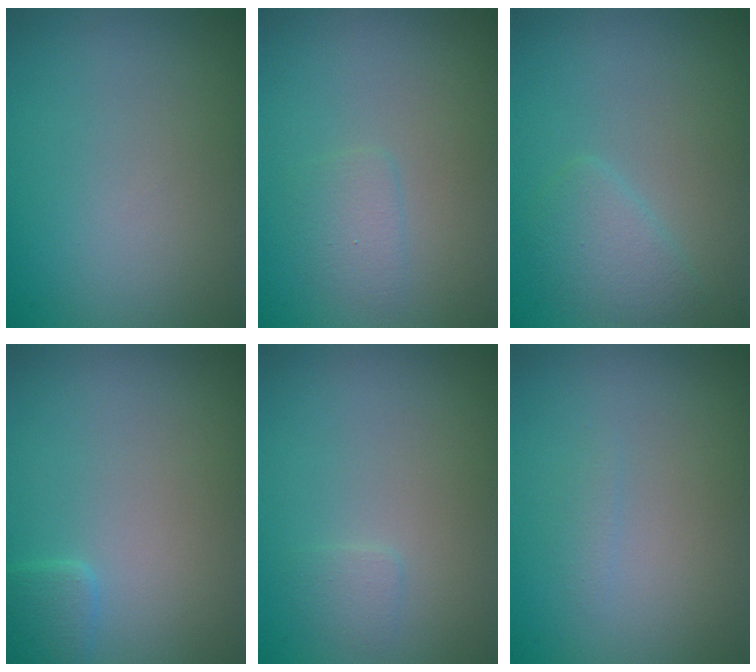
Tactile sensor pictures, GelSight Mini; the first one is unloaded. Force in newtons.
{"total": 1.3, "press": 1.3, "slide": 0.1}
{"total": 1.8, "press": 1.8, "slide": 0.1}
{"total": 1.3, "press": 1.3, "slide": 0.1}
{"total": 0.8, "press": 0.8, "slide": 0.1}
{"total": 0.6, "press": 0.6, "slide": 0.0}